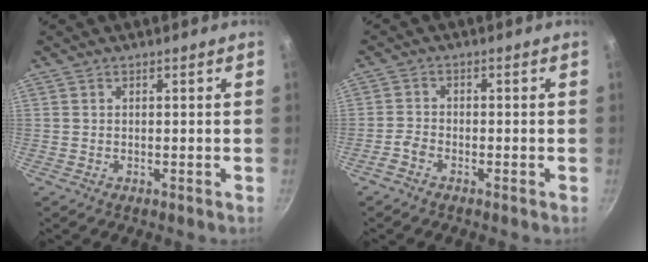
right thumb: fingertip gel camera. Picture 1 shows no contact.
{"total": 2.2, "force": [-1.8, 1.0, 0.9], "torque": [-0.028, 0.016, -0.041]}